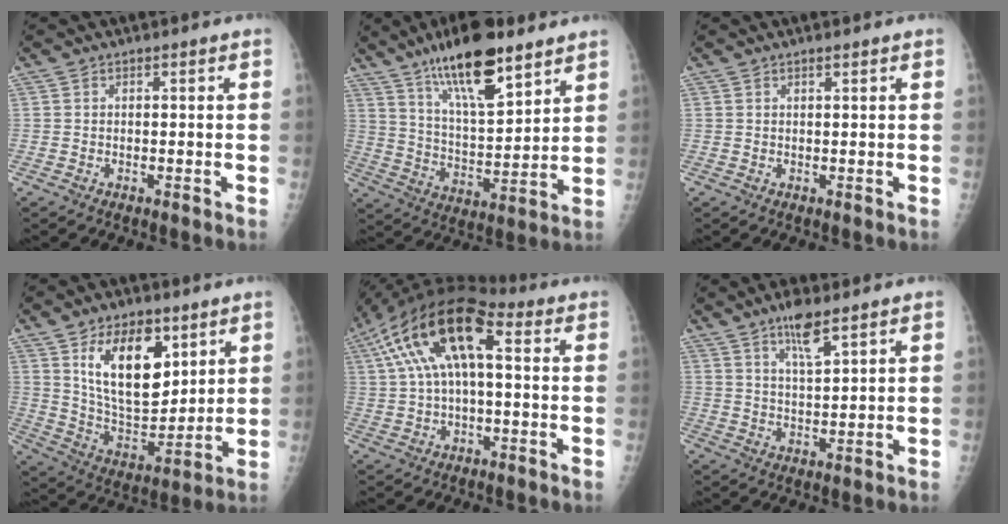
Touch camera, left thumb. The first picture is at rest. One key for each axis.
{"total": 17.5, "fx": 11.5, "fy": 5.3, "fz": 12.1, "tx": -0.178, "ty": -0.060, "tz": 0.205}
{"total": 0.7, "fx": 0.5, "fy": 0.1, "fz": 0.4, "tx": -0.004, "ty": -0.003, "tz": 0.010}
{"total": 16.7, "fx": 7.6, "fy": 8.9, "fz": 11.9, "tx": -0.156, "ty": -0.048, "tz": 0.149}
{"total": 14.6, "fx": 3.4, "fy": 6.5, "fz": 12.6, "tx": -0.240, "ty": 0.045, "tz": 0.053}
{"total": 6.5, "fx": 4.2, "fy": 1.5, "fz": 4.7, "tx": -0.077, "ty": -0.025, "tz": 0.078}